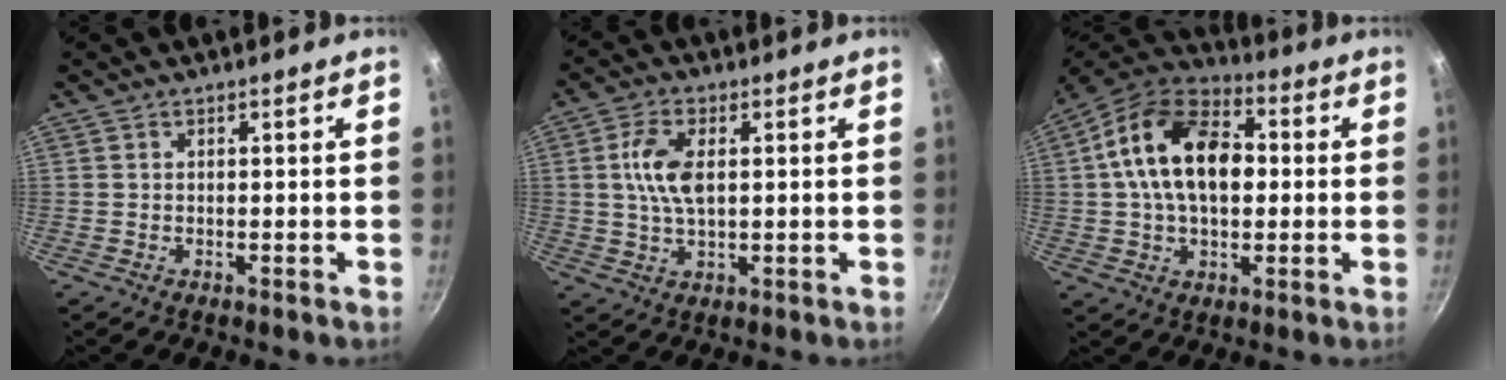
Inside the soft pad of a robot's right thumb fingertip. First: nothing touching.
{"total": 7.7, "force": [1.3, 3.9, 6.5], "torque": [-0.127, 0.005, 0.022]}
{"total": 18.7, "force": [2.0, 11.9, 14.3], "torque": [-0.219, 0.024, 0.015]}